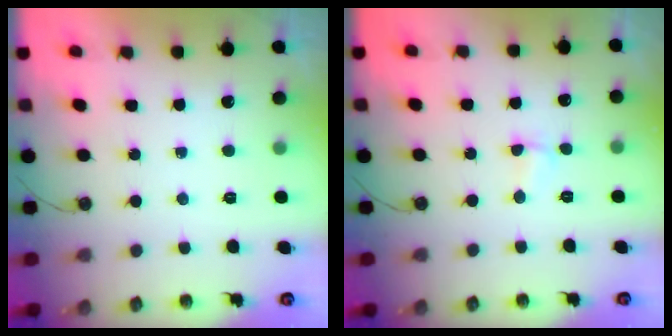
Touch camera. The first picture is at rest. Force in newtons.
{"total": 3.2, "press": 3.1, "slide": 0.7}